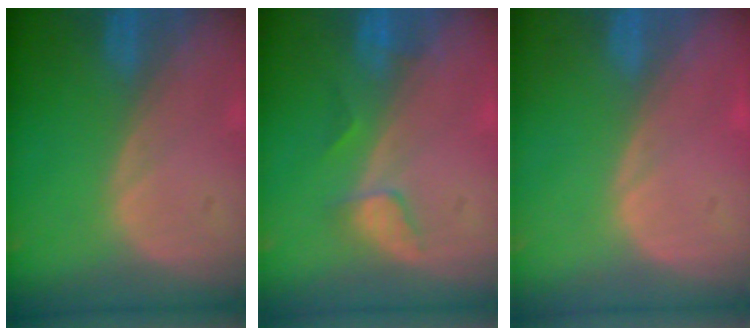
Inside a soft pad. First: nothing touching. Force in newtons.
{"total": 2.8, "press": 2.7, "slide": 0.4}
{"total": 0.5, "press": 0.0, "slide": 0.5}